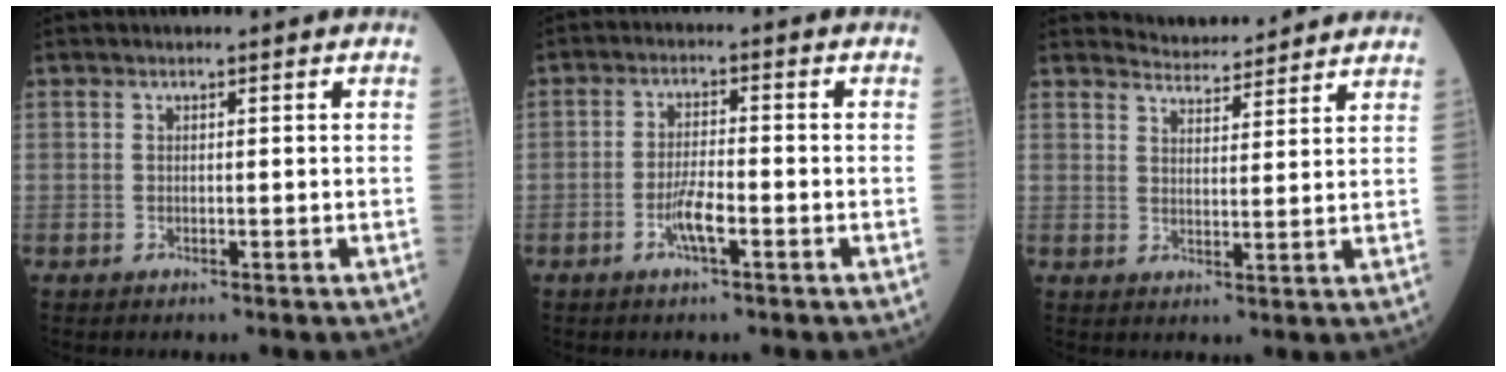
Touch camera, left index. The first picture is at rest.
{"total": 4.1, "force": [-2.0, 0.5, 3.5], "torque": [-0.070, -0.004, -0.041]}
{"total": 6.9, "force": [6.8, 1.0, 0.1], "torque": [-0.007, 0.016, 0.091]}